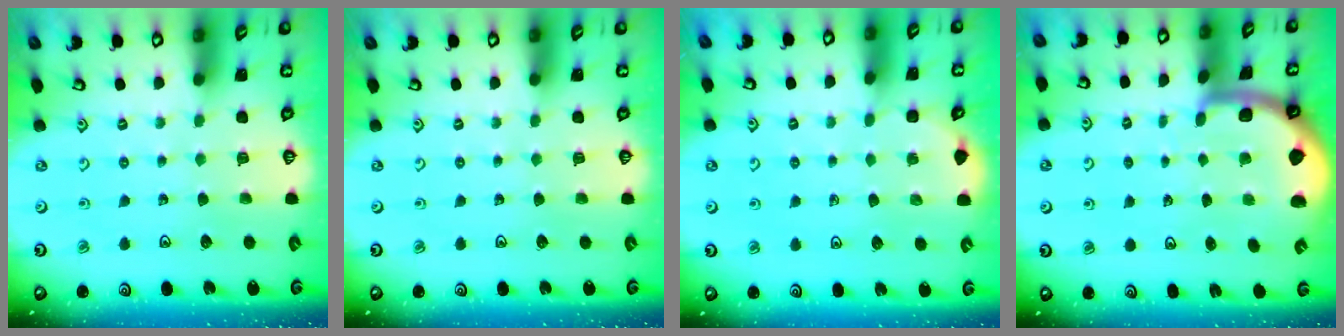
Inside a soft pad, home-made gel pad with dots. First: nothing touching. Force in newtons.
{"total": 0.0}
{"total": 2.3, "press": 2.3, "slide": 0.2}
{"total": 2.5, "press": 2.4, "slide": 0.5}